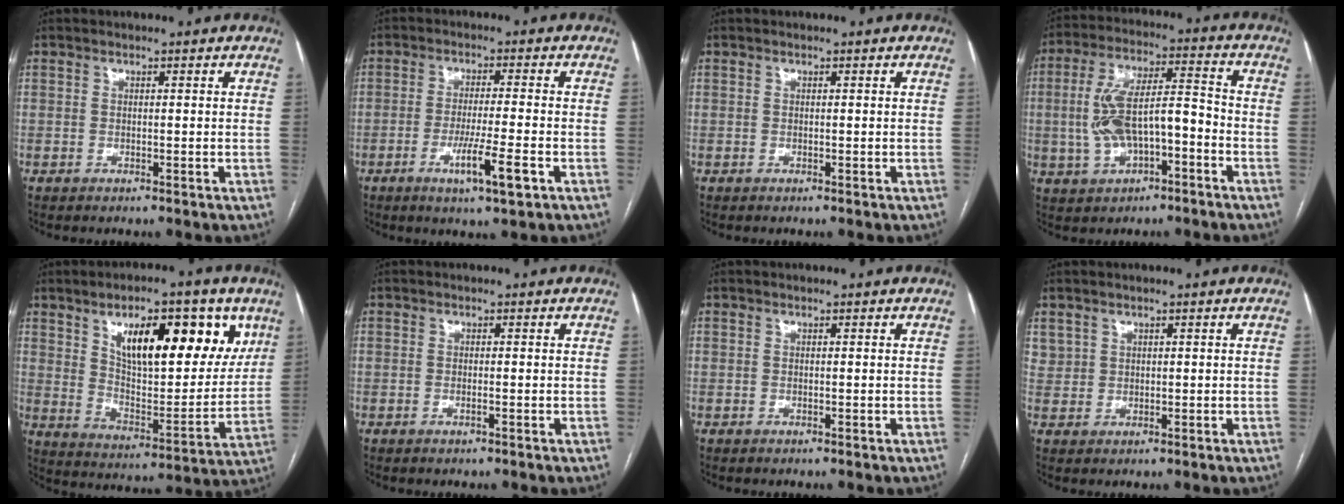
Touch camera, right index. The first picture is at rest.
{"total": 7.2, "force": [-3.1, 0.0, 6.5], "torque": [-0.113, -0.015, -0.051]}
{"total": 0.0}
{"total": 11.4, "force": [-2.5, 4.5, 10.2], "torque": [-0.199, 0.030, -0.037]}
{"total": 19.6, "force": [9.4, 7.3, 15.6], "torque": [-0.226, 0.006, 0.155]}
{"total": 0.7, "force": [-0.3, 0.0, 0.6], "torque": [-0.014, -0.001, -0.004]}
{"total": 0.0}
{"total": 2.2, "force": [1.3, 1.8, 0.2], "torque": [0.006, 0.005, 0.023]}